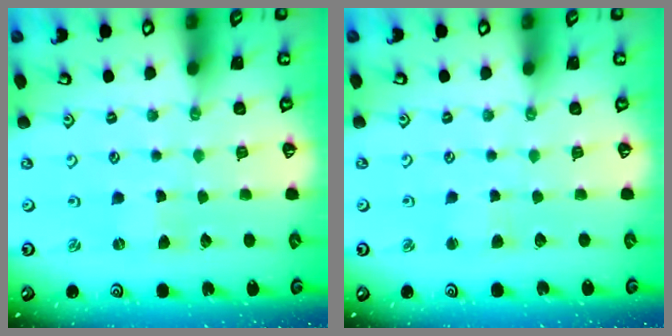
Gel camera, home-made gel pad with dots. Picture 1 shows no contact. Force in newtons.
{"total": 1.9, "press": 1.9, "slide": 0.3}